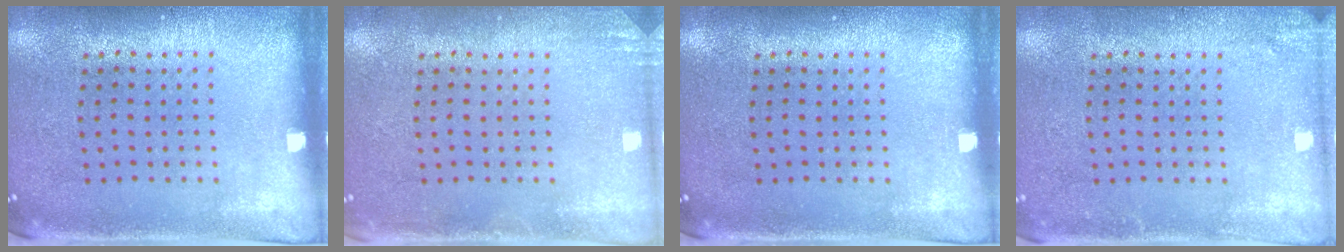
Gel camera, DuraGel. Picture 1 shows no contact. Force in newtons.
{"total": 1.3, "press": 1.3, "slide": 0.1}
{"total": 0.0}
{"total": 1.6, "press": 1.6, "slide": 0.2}